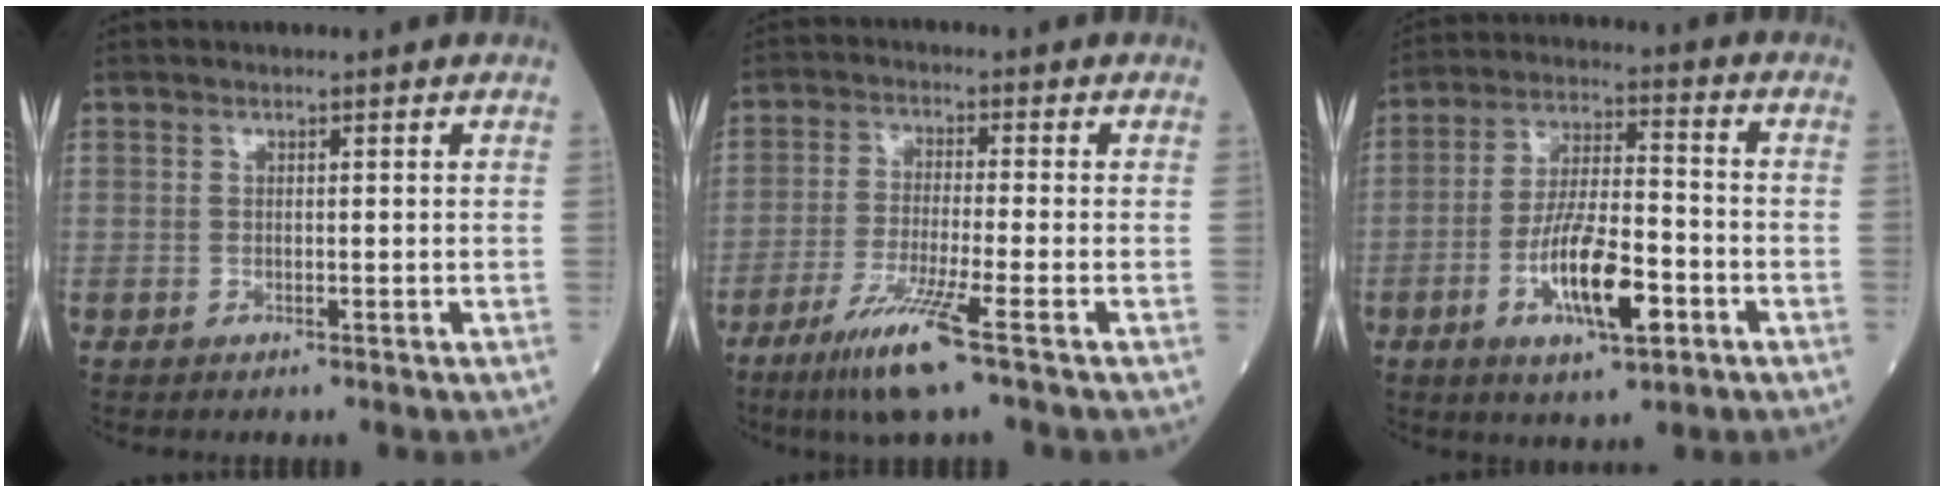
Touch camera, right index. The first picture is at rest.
{"total": 8.6, "force": [-5.0, -0.7, 7.0], "torque": [-0.140, -0.028, -0.096]}
{"total": 12.2, "force": [-4.6, 3.1, 10.9], "torque": [-0.205, -0.004, -0.079]}